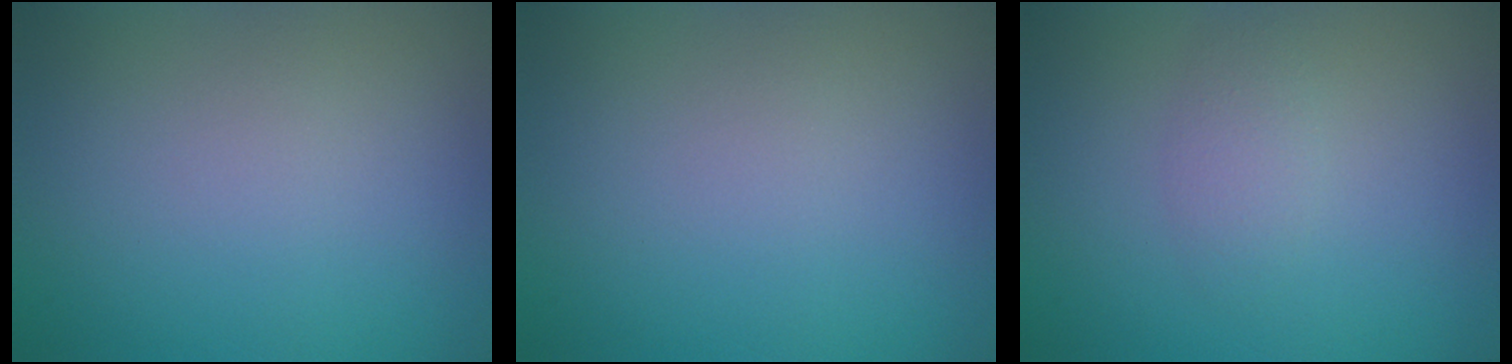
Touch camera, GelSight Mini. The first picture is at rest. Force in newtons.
{"total": 0.0}
{"total": 1.5, "press": 1.5, "slide": 0.0}